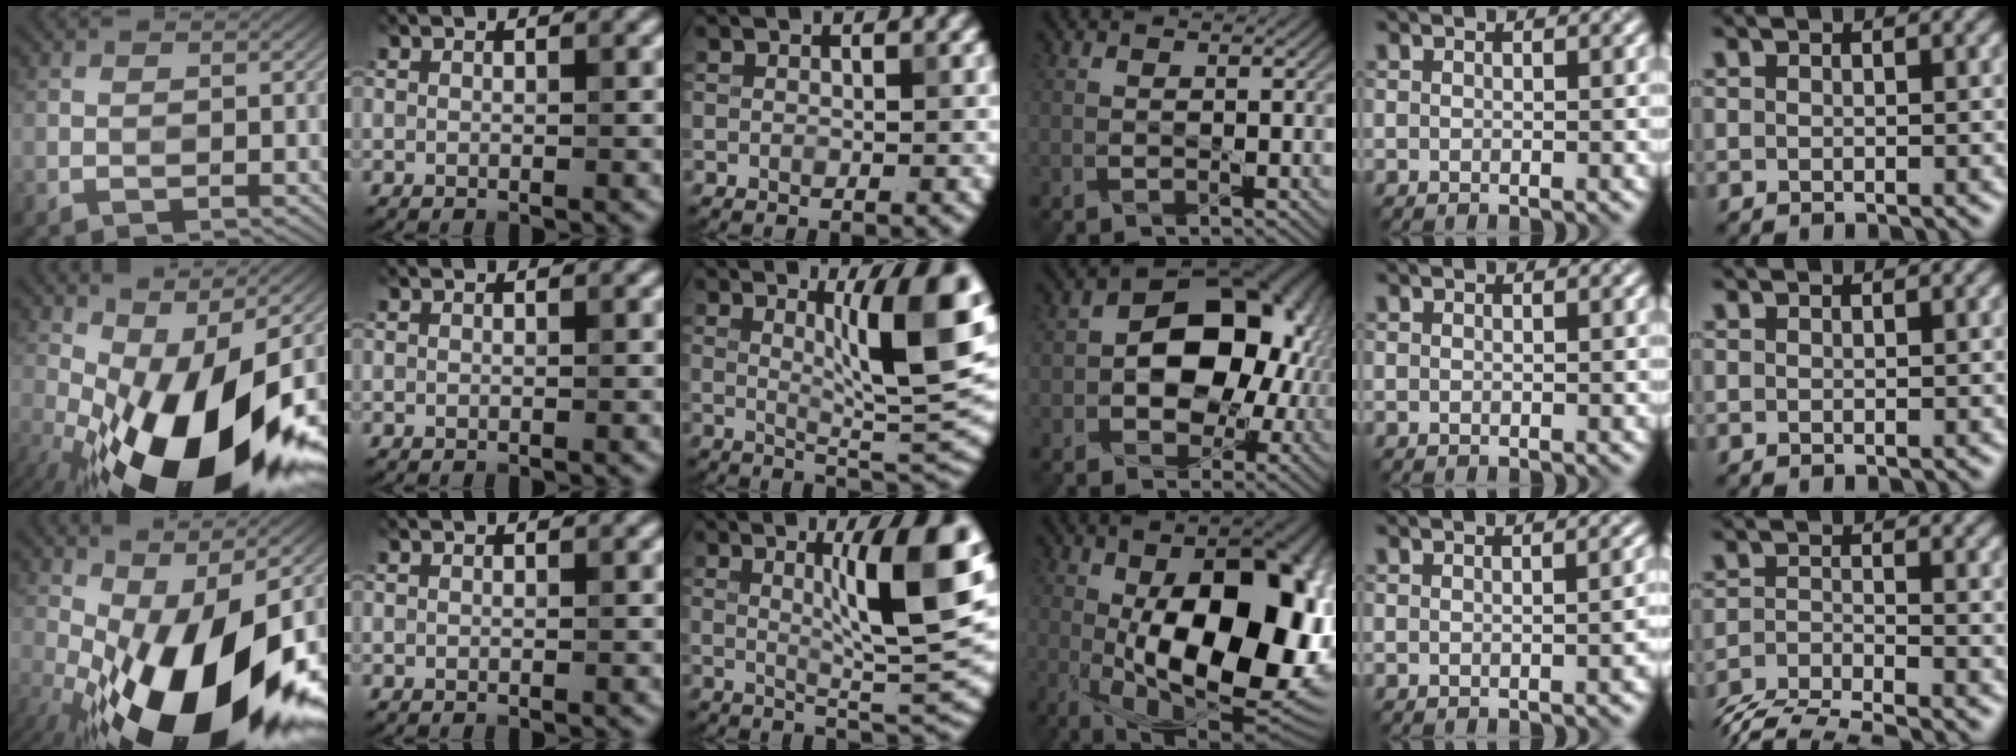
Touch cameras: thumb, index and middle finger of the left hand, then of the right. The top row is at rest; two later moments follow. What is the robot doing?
{"motion": "assemble", "object": "connector and pipe"}